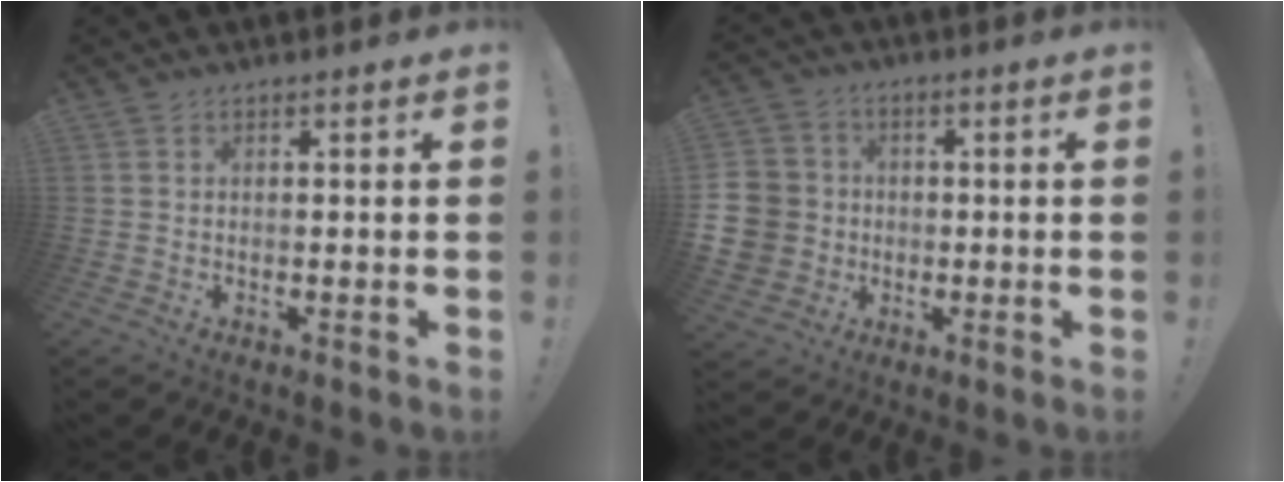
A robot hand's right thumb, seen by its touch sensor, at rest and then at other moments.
{"total": 10.6, "force": [-1.2, 10.0, 3.5], "torque": [-0.075, 0.015, -0.014]}